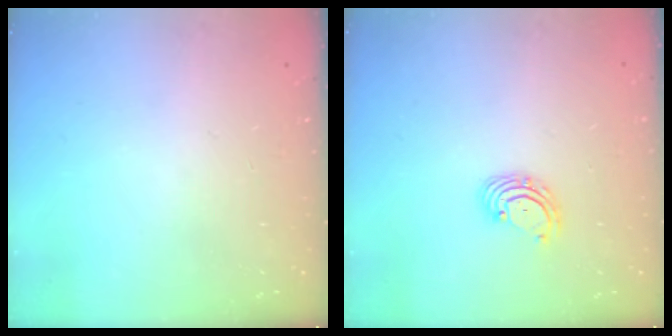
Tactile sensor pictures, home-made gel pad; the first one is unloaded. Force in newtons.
{"total": 3.3, "press": 3.2, "slide": 0.5}